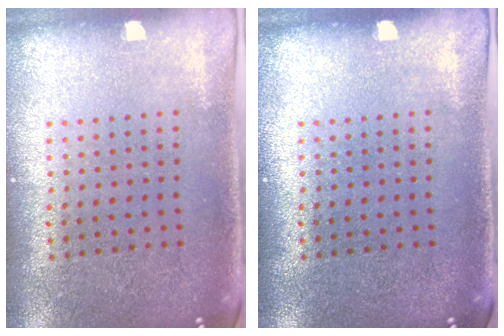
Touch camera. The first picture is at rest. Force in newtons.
{"total": 0.0}